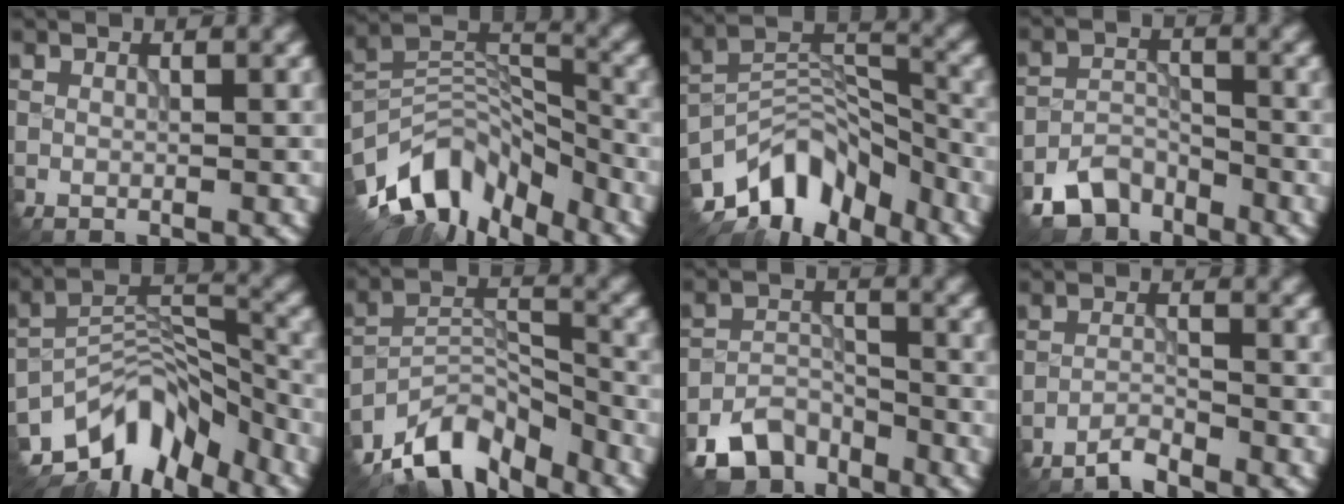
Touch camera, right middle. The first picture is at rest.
{"total": 10.2, "force": [-7.4, 4.9, 4.9], "torque": [-0.080, 0.008, -0.149]}
{"total": 8.9, "force": [-6.9, 4.3, 3.7], "torque": [-0.048, 0.003, -0.140]}
{"total": 4.7, "force": [-3.9, 2.4, 1.2], "torque": [-0.016, -0.003, -0.074]}
{"total": 9.1, "force": [-6.9, 4.1, 4.3], "torque": [-0.055, 0.001, -0.136]}
{"total": 7.5, "force": [-6.3, 2.9, 2.8], "torque": [-0.042, 0.001, -0.130]}
{"total": 5.4, "force": [-4.3, 2.9, 1.5], "torque": [-0.026, -0.005, -0.081]}
{"total": 2.1, "force": [-2.0, 0.0, 0.3], "torque": [-0.003, 0.007, -0.045]}